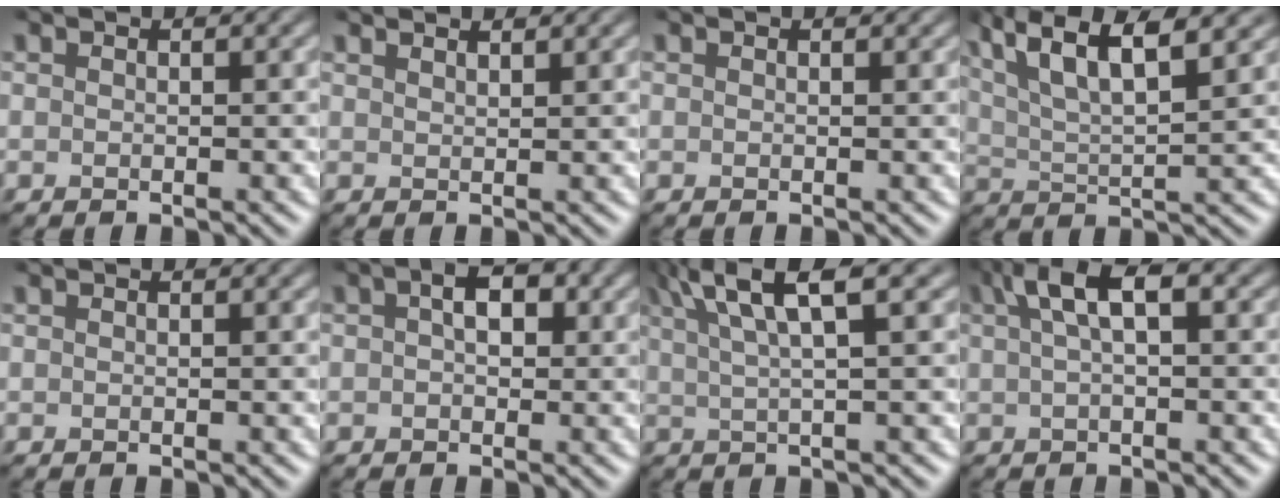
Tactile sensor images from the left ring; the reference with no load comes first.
{"total": 1.3, "force": [1.3, -0.2, 0.2], "torque": [-0.007, -0.001, 0.023]}
{"total": 0.6, "force": [0.4, 0.3, 0.3], "torque": [-0.003, 0.001, 0.007]}
{"total": 8.6, "force": [5.1, 2.7, 6.5], "torque": [-0.111, 0.032, 0.072]}
{"total": 0.0}
{"total": 2.5, "force": [0.5, 1.4, 2.0], "torque": [-0.026, 0.008, 0.002]}
{"total": 5.8, "force": [3.2, 0.8, 4.8], "torque": [-0.074, 0.016, 0.055]}
{"total": 4.0, "force": [1.3, 1.0, 3.6], "torque": [-0.062, 0.012, 0.020]}